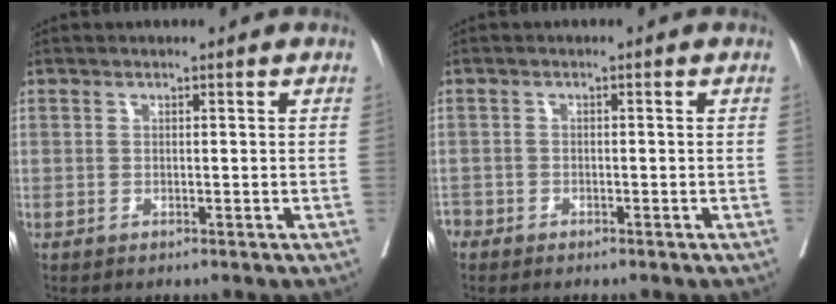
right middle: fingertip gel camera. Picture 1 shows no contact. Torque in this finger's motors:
{"motor_torque": [0.54, -0.61, 0.02, -0.01]}